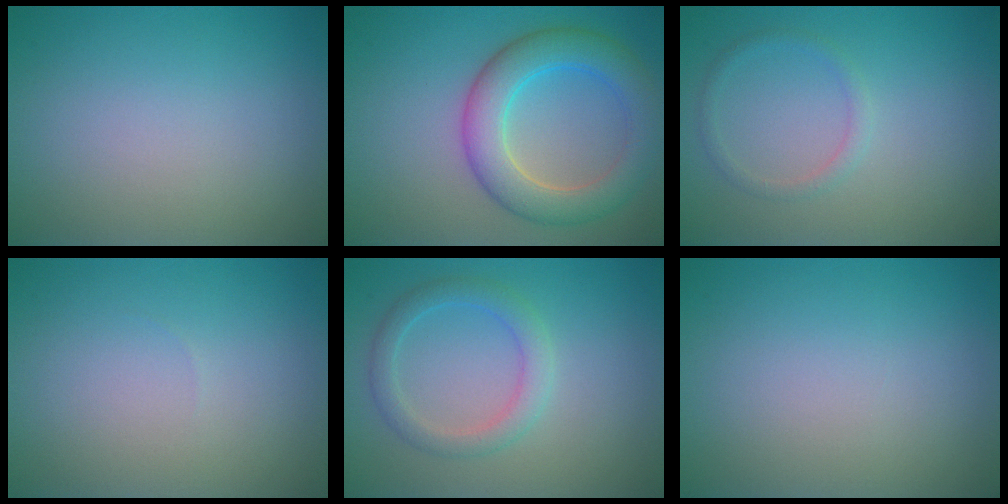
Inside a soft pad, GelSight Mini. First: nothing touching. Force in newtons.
{"total": 6.2, "press": 6.2, "slide": 0.2}
{"total": 1.2, "press": 1.2, "slide": 0.1}
{"total": 0.0}
{"total": 2.7, "press": 2.7, "slide": 0.1}
{"total": 0.0}